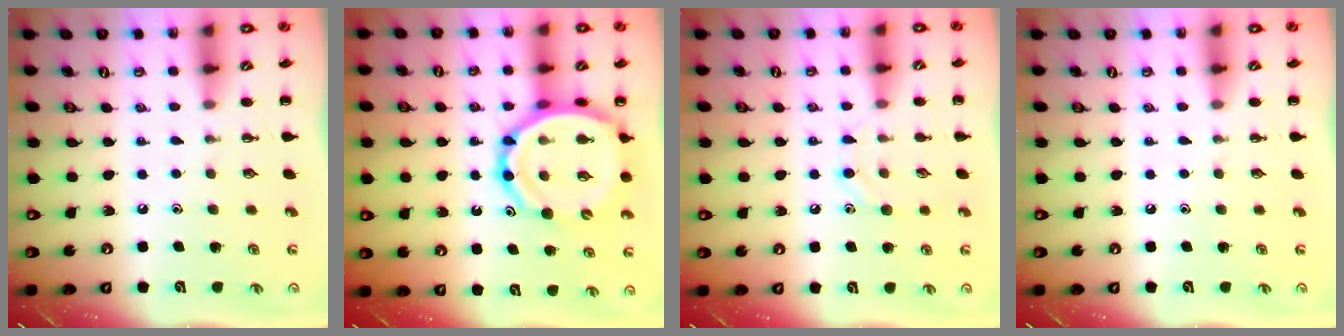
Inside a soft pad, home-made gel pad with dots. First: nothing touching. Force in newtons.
{"total": 16.6, "press": 16.1, "slide": 4.1}
{"total": 6.6, "press": 6.4, "slide": 1.3}
{"total": 0.0}